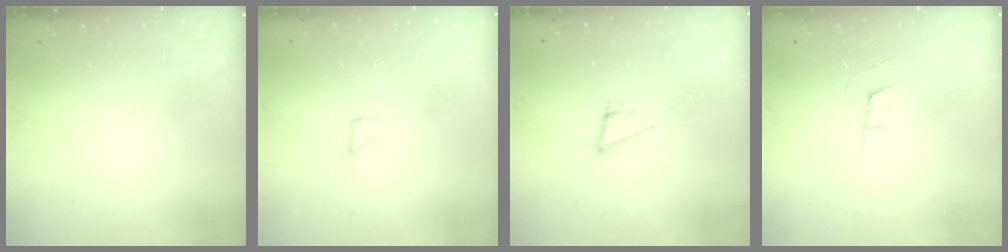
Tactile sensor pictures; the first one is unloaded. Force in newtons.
{"total": 2.3, "press": 2.3, "slide": 0.1}
{"total": 7.6, "press": 7.3, "slide": 2.3}
{"total": 6.1, "press": 5.2, "slide": 3.1}